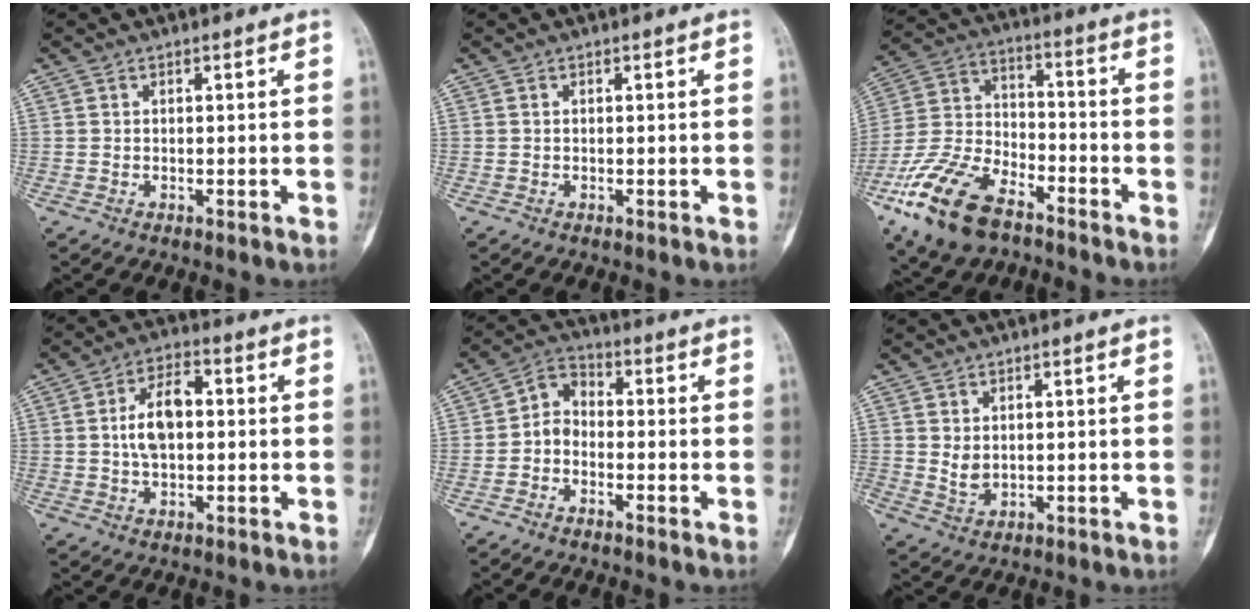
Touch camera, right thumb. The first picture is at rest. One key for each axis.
{"total": 0.0}
{"total": 17.9, "fx": -10.8, "fy": 9.0, "fz": 11.1, "tx": -0.223, "ty": 0.047, "tz": -0.207}
{"total": 8.4, "fx": 0.5, "fy": 4.7, "fz": 7.0, "tx": -0.111, "ty": 0.013, "tz": 0.003}
{"total": 5.2, "fx": -1.5, "fy": 3.7, "fz": 3.2, "tx": -0.044, "ty": 0.029, "tz": -0.046}
{"total": 2.8, "fx": 0.7, "fy": 1.9, "fz": 1.9, "tx": -0.024, "ty": -0.010, "tz": 0.020}